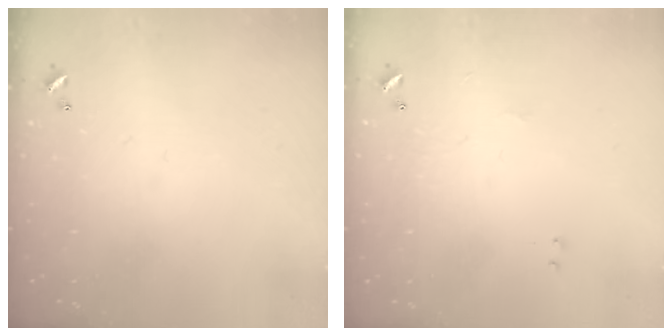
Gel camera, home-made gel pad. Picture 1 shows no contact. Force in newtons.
{"total": 1.8, "press": 1.8, "slide": 0.6}